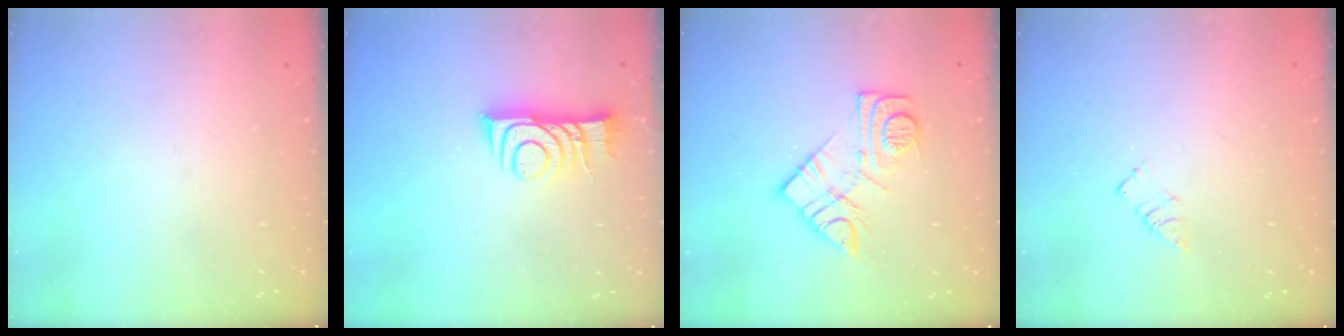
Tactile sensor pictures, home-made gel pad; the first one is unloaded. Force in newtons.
{"total": 10.6, "press": 10.6, "slide": 1.0}
{"total": 11.6, "press": 11.6, "slide": 0.6}
{"total": 3.3, "press": 3.3, "slide": 0.4}